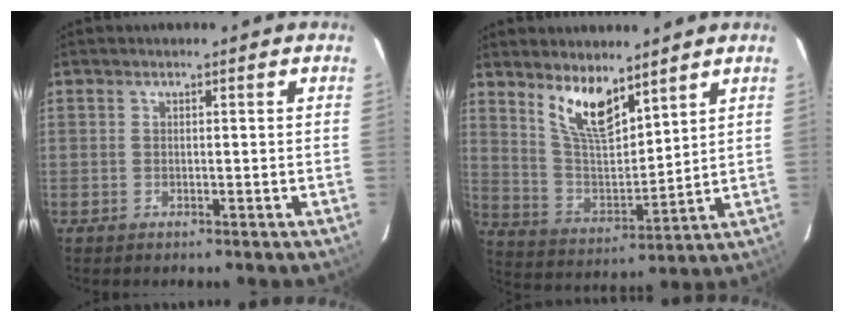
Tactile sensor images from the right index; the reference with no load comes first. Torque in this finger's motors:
{"motor_torque": [0.82, 0.81, 0.39, 0.11]}